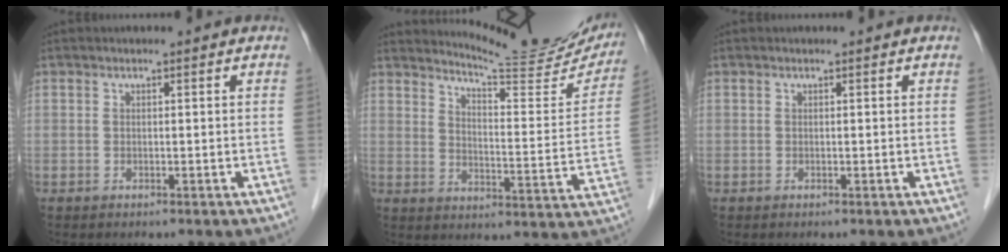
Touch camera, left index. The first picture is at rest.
{"total": 16.5, "force": [15.8, 1.2, 4.7], "torque": [-0.065, -0.071, 0.192]}
{"total": 0.0}